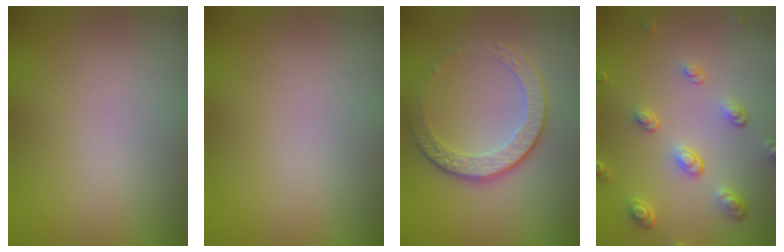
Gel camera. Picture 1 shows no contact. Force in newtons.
{"total": 0.0}
{"total": 4.2, "press": 3.1, "slide": 2.8}
{"total": 3.6, "press": 2.8, "slide": 2.3}